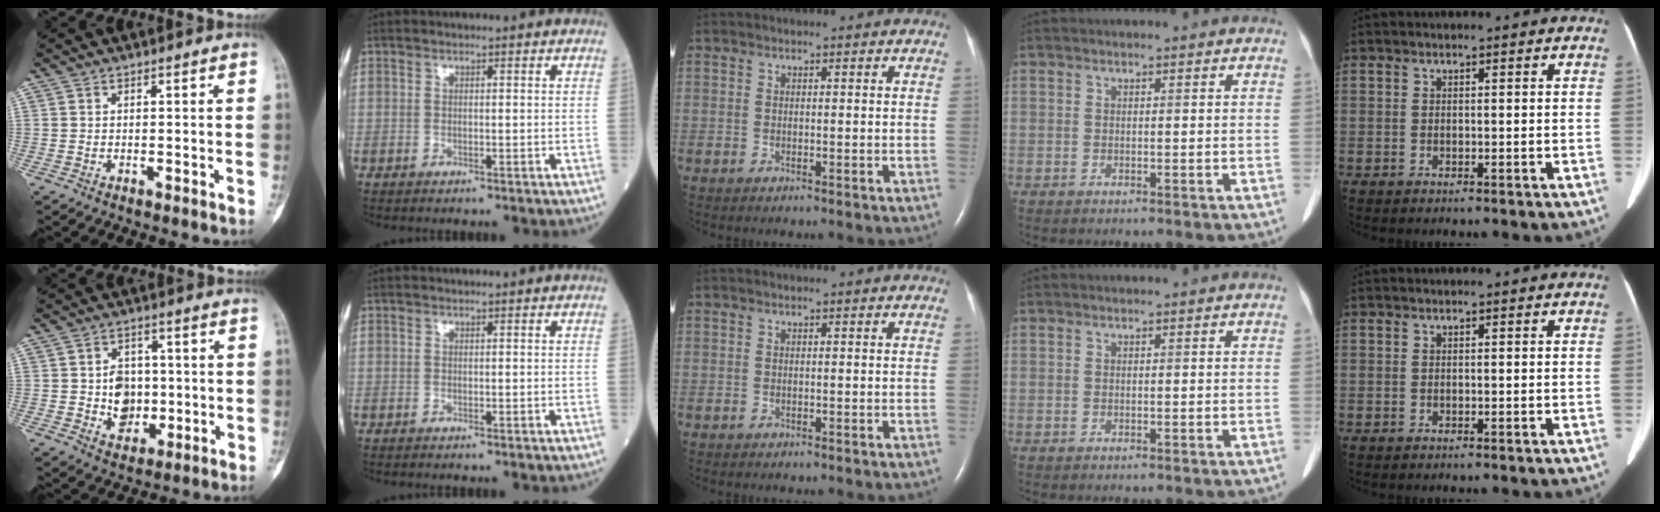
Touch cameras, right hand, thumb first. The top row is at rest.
{"thumb": {"total": 7.5, "force": [-0.4, 6.2, 4.3], "torque": [-0.031, 0.006, -0.002]}}